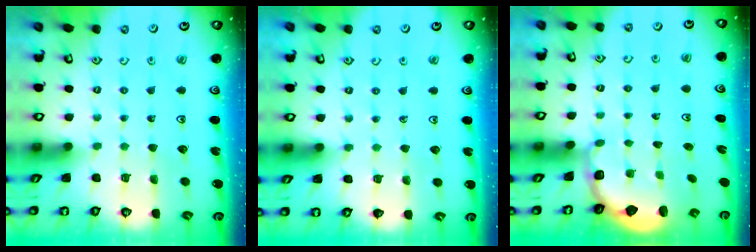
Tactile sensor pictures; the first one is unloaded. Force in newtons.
{"total": 3.9, "press": 3.8, "slide": 0.6}
{"total": 2.7, "press": 2.3, "slide": 1.5}